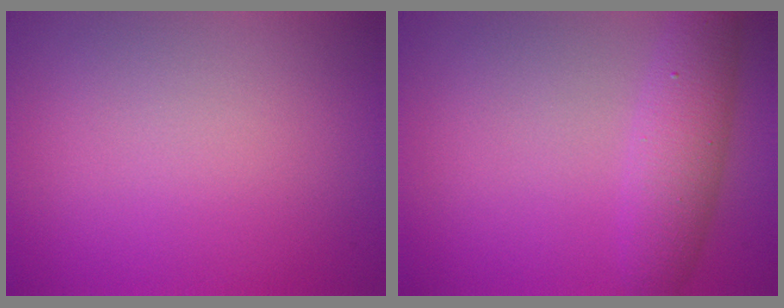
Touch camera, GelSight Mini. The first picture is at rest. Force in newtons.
{"total": 3.8, "press": 3.8, "slide": 0.1}